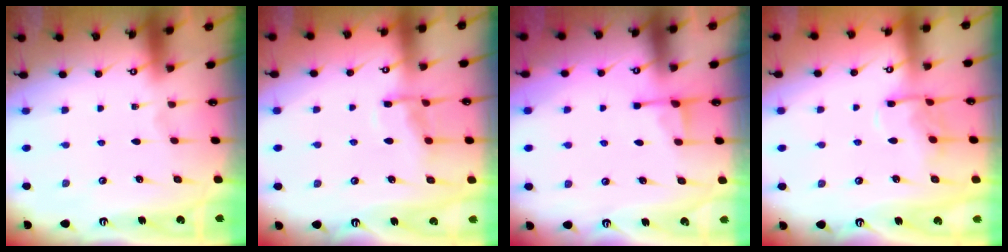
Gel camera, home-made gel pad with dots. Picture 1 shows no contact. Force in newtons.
{"total": 9.9, "press": 9.9, "slide": 1.0}
{"total": 3.6, "press": 3.5, "slide": 0.7}
{"total": 9.0, "press": 9.0, "slide": 0.9}